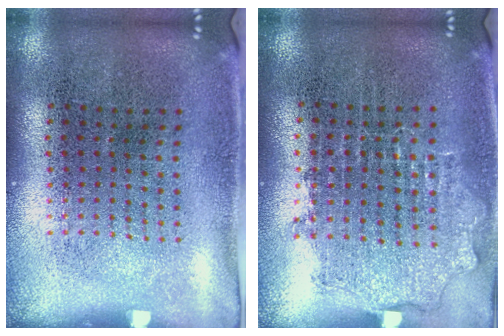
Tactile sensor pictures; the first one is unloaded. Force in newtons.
{"total": 0.9, "press": 0.9, "slide": 0.2}